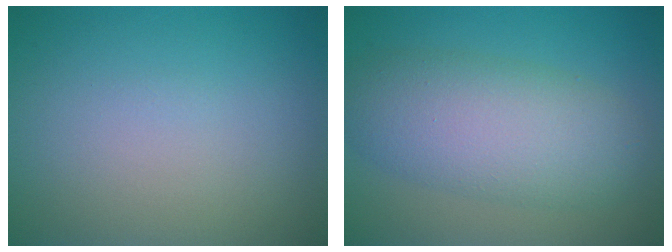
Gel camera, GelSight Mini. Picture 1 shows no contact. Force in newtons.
{"total": 7.2, "press": 7.2, "slide": 0.2}